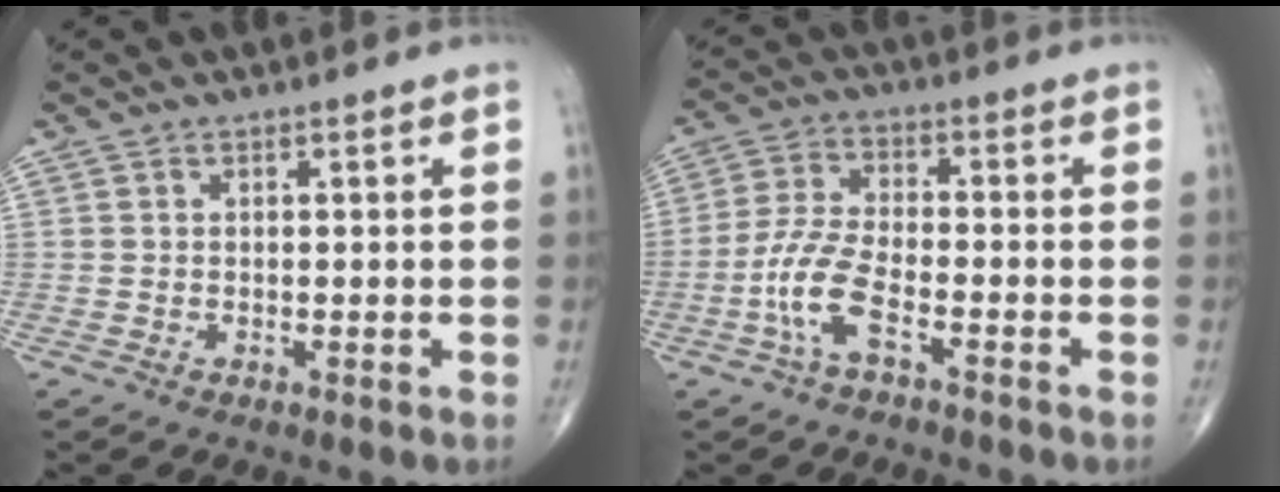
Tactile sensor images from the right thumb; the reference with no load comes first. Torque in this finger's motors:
{"motor_torque": [0.10, 0.04, 0.32, 0.32, 0.19]}